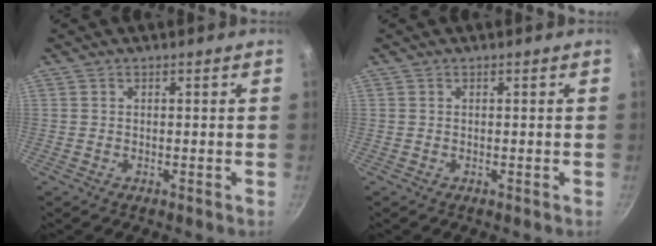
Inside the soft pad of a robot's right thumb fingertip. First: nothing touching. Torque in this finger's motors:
{"motor_torque": [0.00, 0.00, 0.00, 0.00, 0.00]}